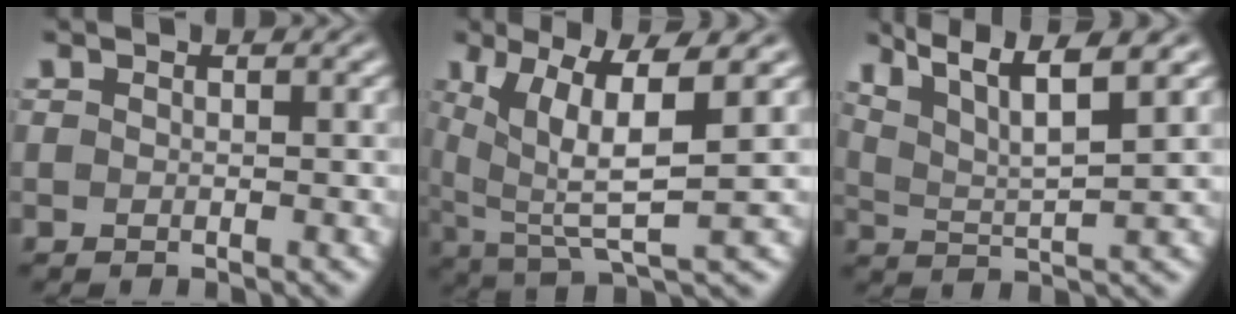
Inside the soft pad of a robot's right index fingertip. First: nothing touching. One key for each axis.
{"total": 9.3, "fx": 2.1, "fy": 4.8, "fz": 7.7, "tx": -0.140, "ty": -0.014, "tz": 0.045}
{"total": 6.6, "fx": 3.7, "fy": 2.9, "fz": 4.6, "tx": -0.083, "ty": -0.006, "tz": 0.063}